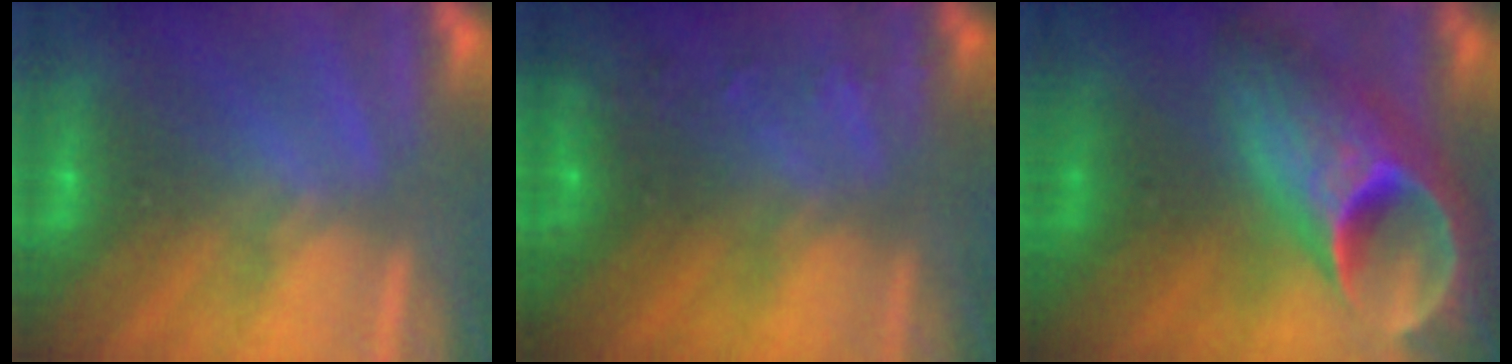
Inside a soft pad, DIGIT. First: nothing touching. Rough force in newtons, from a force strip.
{"total": 5.7}
{"total": 10.8}